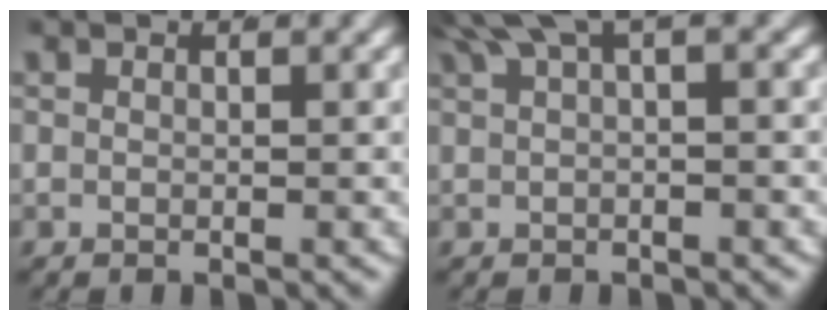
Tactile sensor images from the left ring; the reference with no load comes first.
{"total": 3.2, "force": [2.0, 0.6, 2.4], "torque": [-0.036, 0.011, 0.035]}